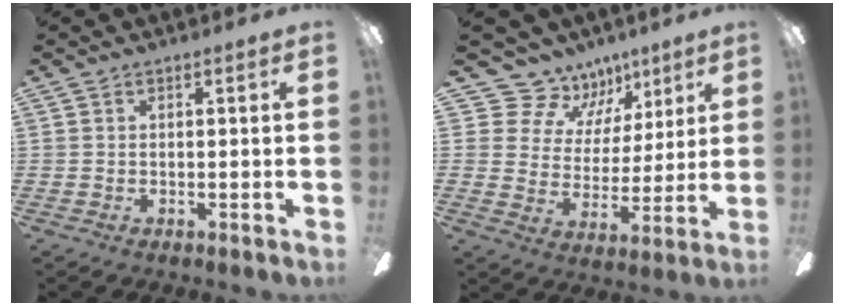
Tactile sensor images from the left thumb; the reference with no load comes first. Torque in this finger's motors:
{"motor_torque": [0.16, 0.20, -0.52, 0.03, -0.02]}